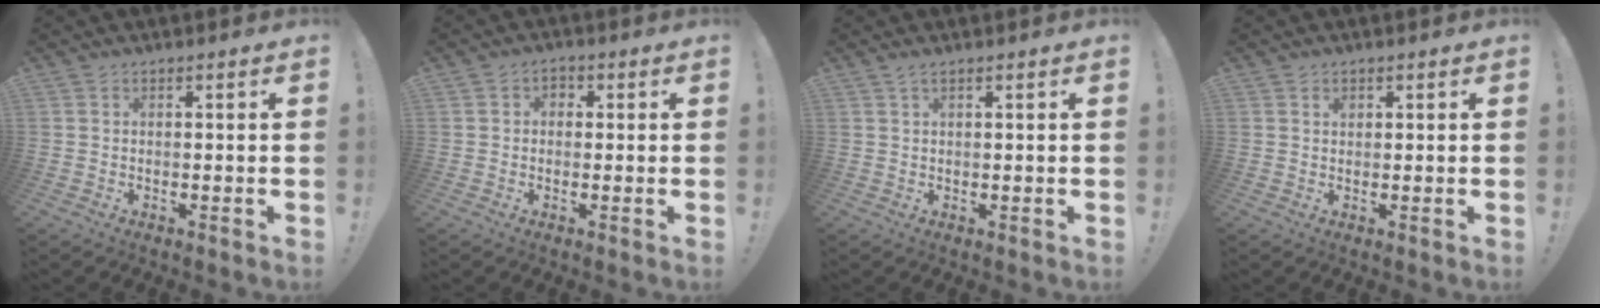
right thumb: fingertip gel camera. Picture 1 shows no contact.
{"total": 2.4, "force": [-0.3, 2.1, 1.2], "torque": [-0.016, 0.004, -0.006]}
{"total": 1.6, "force": [1.0, 0.3, 1.2], "torque": [-0.026, 0.001, 0.019]}
{"total": 1.0, "force": [0.6, 0.8, 0.2], "torque": [0.002, -0.002, 0.010]}